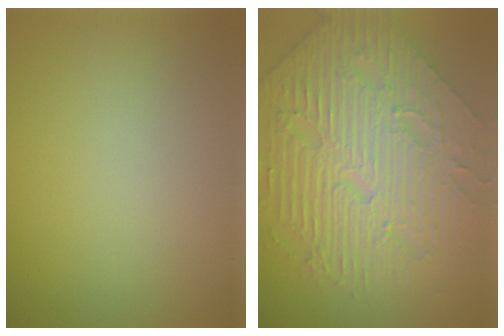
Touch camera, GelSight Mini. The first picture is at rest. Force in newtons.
{"total": 8.6, "press": 6.8, "slide": 5.2}